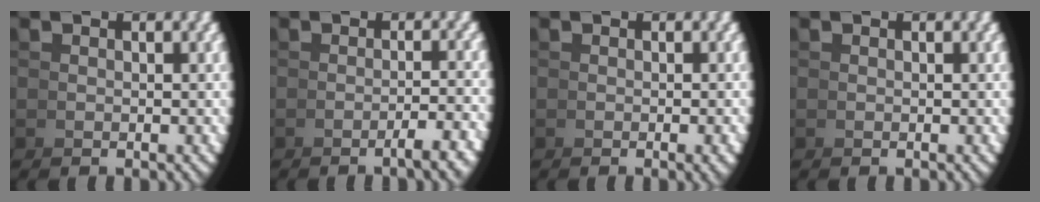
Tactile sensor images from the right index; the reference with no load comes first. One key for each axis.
{"total": 2.8, "fx": -1.5, "fy": 0.5, "fz": 2.3, "tx": -0.015, "ty": 0.012, "tz": -0.031}
{"total": 1.2, "fx": -0.5, "fy": 0.3, "fz": 1.1, "tx": -0.012, "ty": 0.005, "tz": -0.009}
{"total": 0.0}